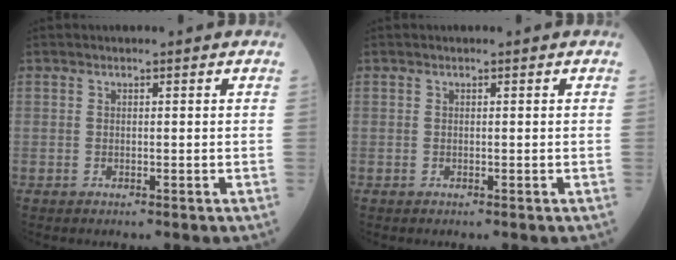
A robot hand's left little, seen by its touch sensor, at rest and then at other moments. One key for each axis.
{"total": 0.0}